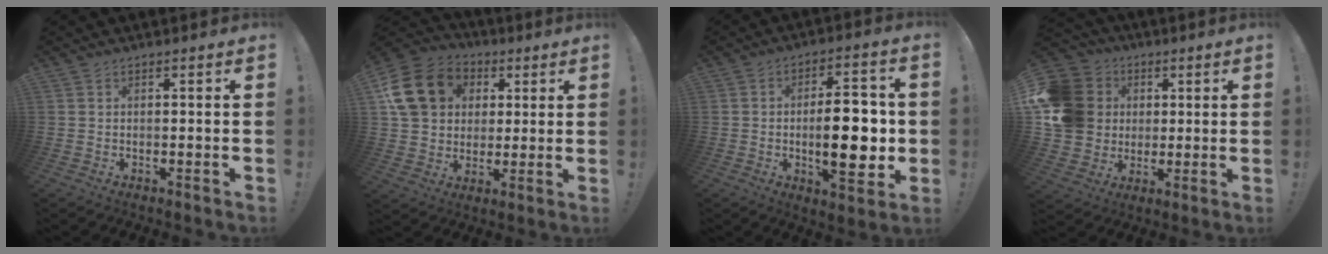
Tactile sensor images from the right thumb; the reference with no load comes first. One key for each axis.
{"total": 17.3, "fx": 5.8, "fy": 14.1, "fz": 8.2, "tx": -0.135, "ty": -0.003, "tz": 0.128}
{"total": 16.5, "fx": -1.3, "fy": 6.7, "fz": 15.1, "tx": -0.220, "ty": -0.001, "tz": -0.023}
{"total": 17.3, "fx": 2.3, "fy": 15.3, "fz": 7.7, "tx": -0.137, "ty": 0.004, "tz": 0.064}